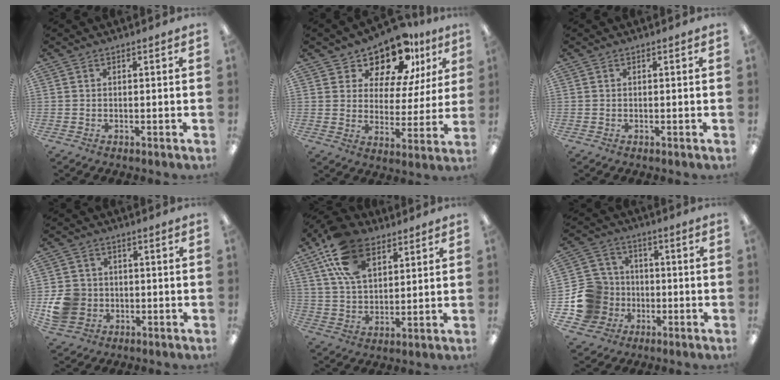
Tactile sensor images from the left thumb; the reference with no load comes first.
{"total": 13.9, "force": [11.4, 5.9, 5.3], "torque": [-0.095, -0.086, 0.203]}
{"total": 0.0}
{"total": 9.2, "force": [-1.4, 8.4, 3.6], "torque": [-0.087, 0.017, -0.024]}
{"total": 16.7, "force": [9.1, 9.6, 10.3], "torque": [-0.212, -0.016, 0.167]}
{"total": 14.5, "force": [-4.0, 13.2, 4.5], "torque": [-0.099, 0.038, -0.061]}